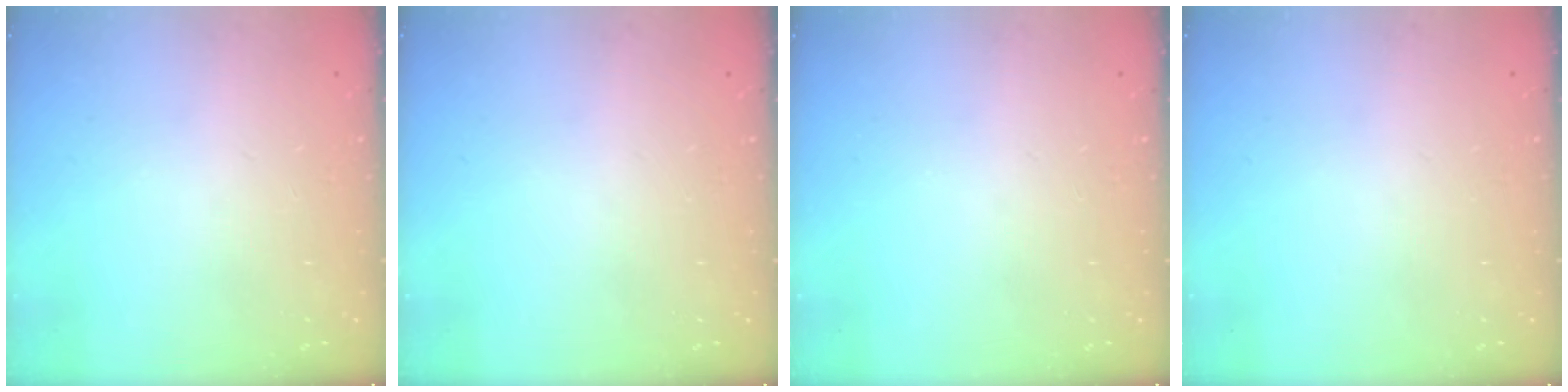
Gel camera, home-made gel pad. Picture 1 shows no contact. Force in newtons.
{"total": 0.0}
{"total": 0.0}
{"total": 0.0}